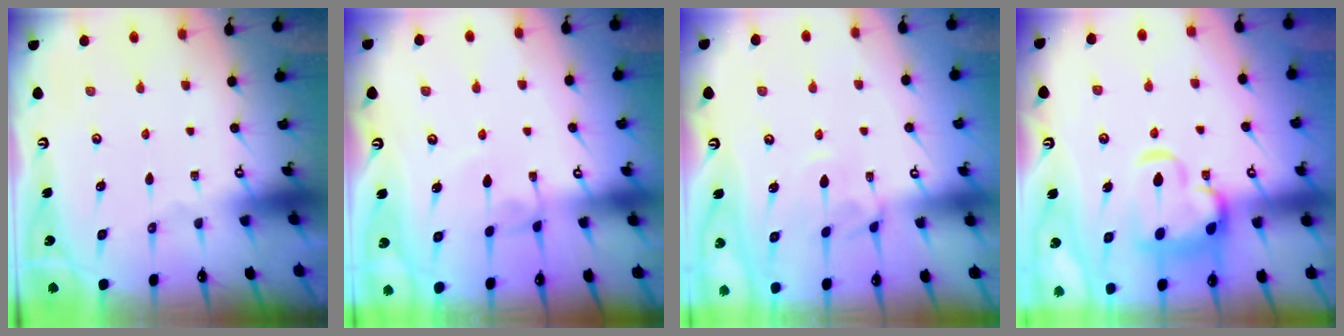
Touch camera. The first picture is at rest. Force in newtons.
{"total": 1.5, "press": 1.5, "slide": 0.4}
{"total": 2.7, "press": 2.6, "slide": 0.7}
{"total": 9.7, "press": 9.5, "slide": 2.0}